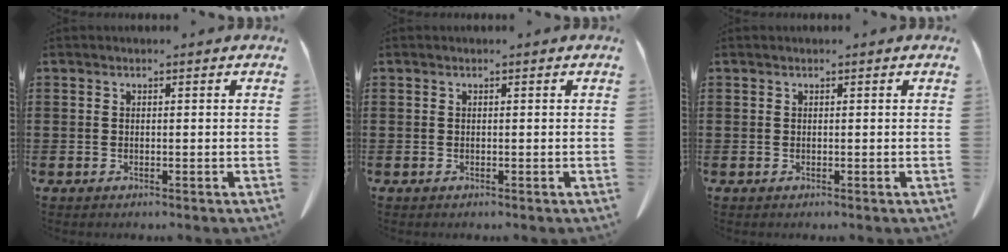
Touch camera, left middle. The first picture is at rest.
{"total": 0.0}
{"total": 0.0}